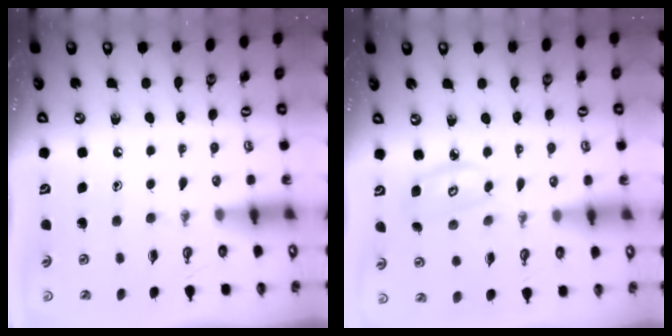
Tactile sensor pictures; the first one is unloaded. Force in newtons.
{"total": 4.4, "press": 4.4, "slide": 0.3}